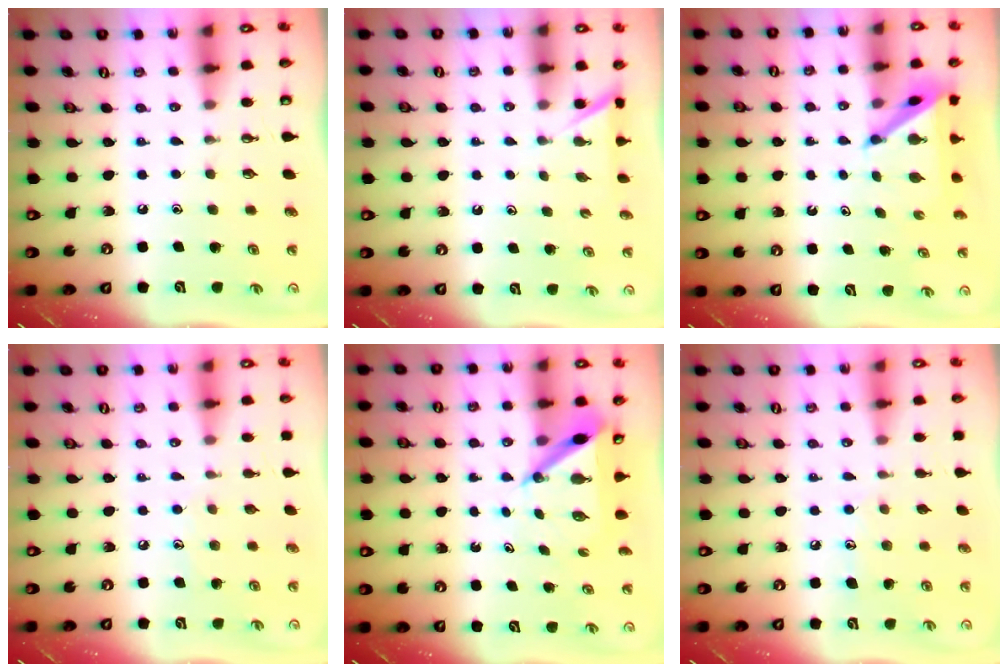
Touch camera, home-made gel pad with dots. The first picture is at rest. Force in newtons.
{"total": 1.6, "press": 1.6, "slide": 0.2}
{"total": 5.1, "press": 5.0, "slide": 0.4}
{"total": 5.0, "press": 4.9, "slide": 0.5}
{"total": 5.9, "press": 5.9, "slide": 0.2}
{"total": 6.7, "press": 6.7, "slide": 0.1}